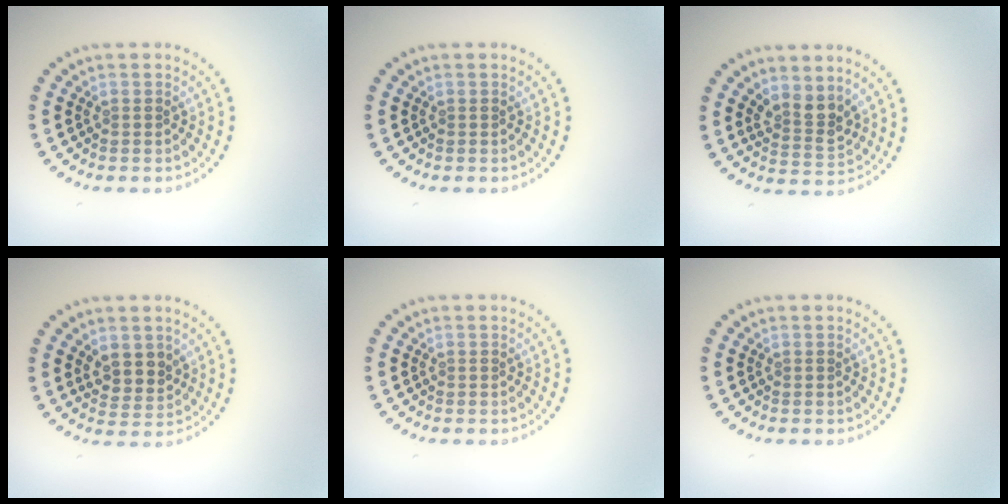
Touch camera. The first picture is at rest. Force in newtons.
{"total": 0.0}
{"total": 2.9, "press": 2.4, "slide": 1.6}
{"total": 2.5, "press": 2.3, "slide": 1.0}
{"total": 0.0}
{"total": 0.0}